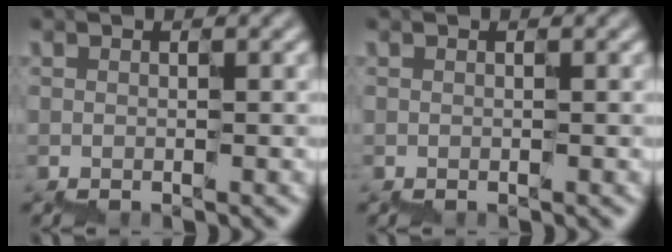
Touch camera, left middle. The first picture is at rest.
{"total": 0.0}